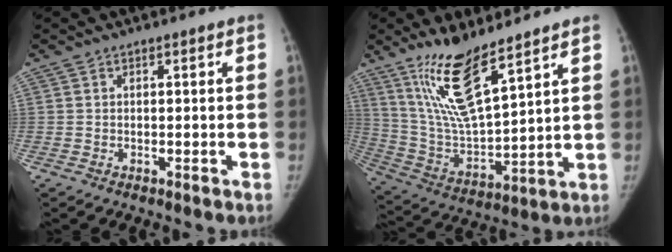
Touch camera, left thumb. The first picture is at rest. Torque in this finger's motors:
{"motor_torque": [0.32, 0.13, 1.47, -1.30, 0.31]}